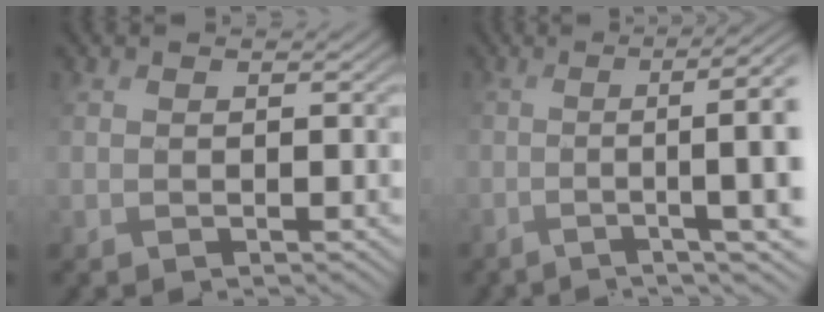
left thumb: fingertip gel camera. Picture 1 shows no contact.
{"total": 10.4, "force": [-0.5, 2.4, 10.1], "torque": [-0.128, -0.003, 0.012]}